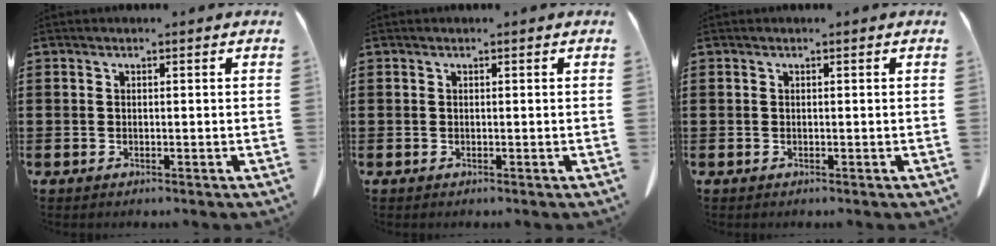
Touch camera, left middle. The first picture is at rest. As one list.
[{"total": 0.0}, {"total": 0.0}]